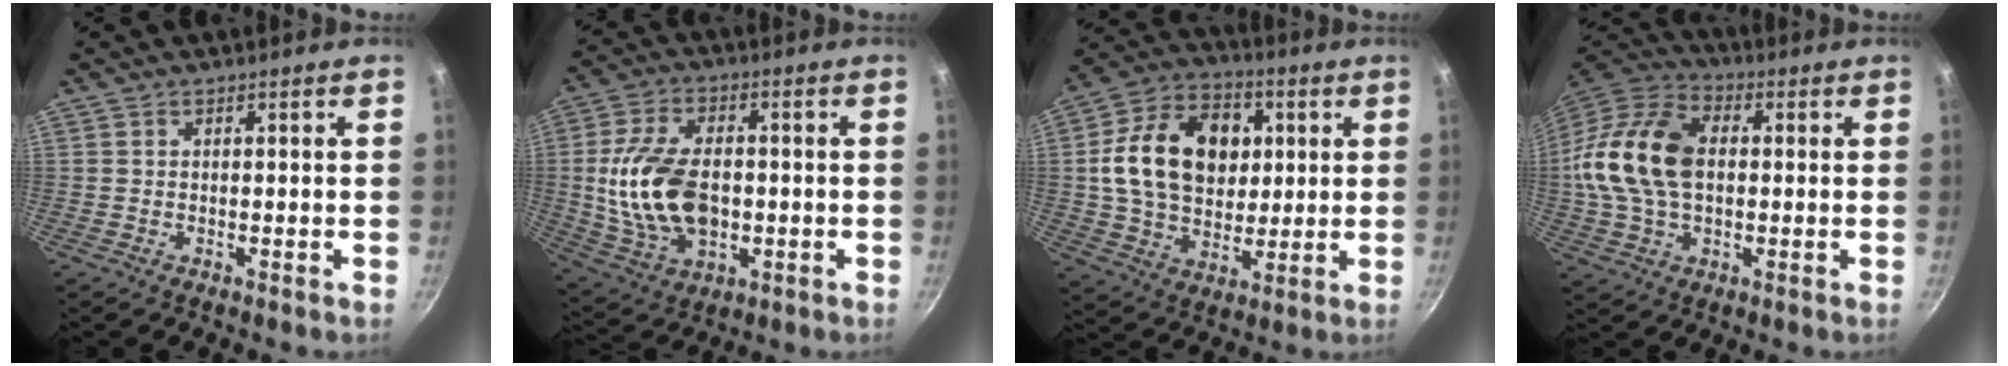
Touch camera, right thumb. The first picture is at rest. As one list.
[{"total": 16.7, "force": [-0.9, 10.6, 12.8], "torque": [-0.232, 0.011, -0.008]}, {"total": 20.0, "force": [3.4, 14.7, 13.1], "torque": [-0.192, 0.012, 0.050]}, {"total": 18.9, "force": [0.9, 12.3, 14.3], "torque": [-0.266, 0.031, 0.005]}]